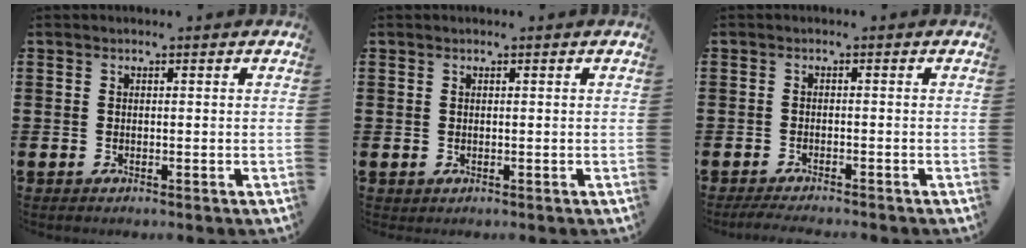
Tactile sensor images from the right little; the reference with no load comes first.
{"total": 0.0}
{"total": 2.0, "force": [-1.9, -0.1, 0.7], "torque": [-0.010, 0.005, -0.037]}